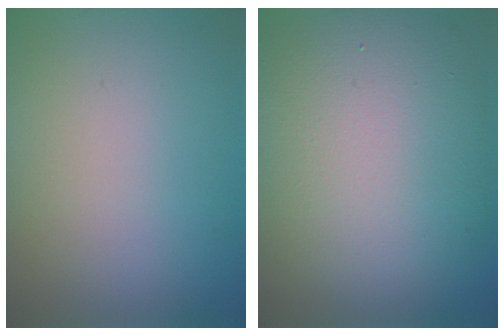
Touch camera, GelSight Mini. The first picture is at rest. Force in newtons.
{"total": 12.0, "press": 12.0, "slide": 0.6}